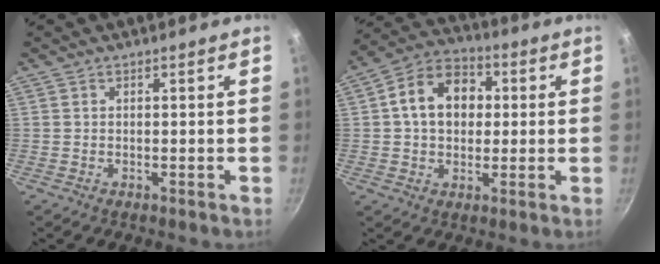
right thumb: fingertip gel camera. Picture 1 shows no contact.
{"total": 12.5, "force": [1.7, 9.4, 8.0], "torque": [-0.099, 0.022, 0.011]}